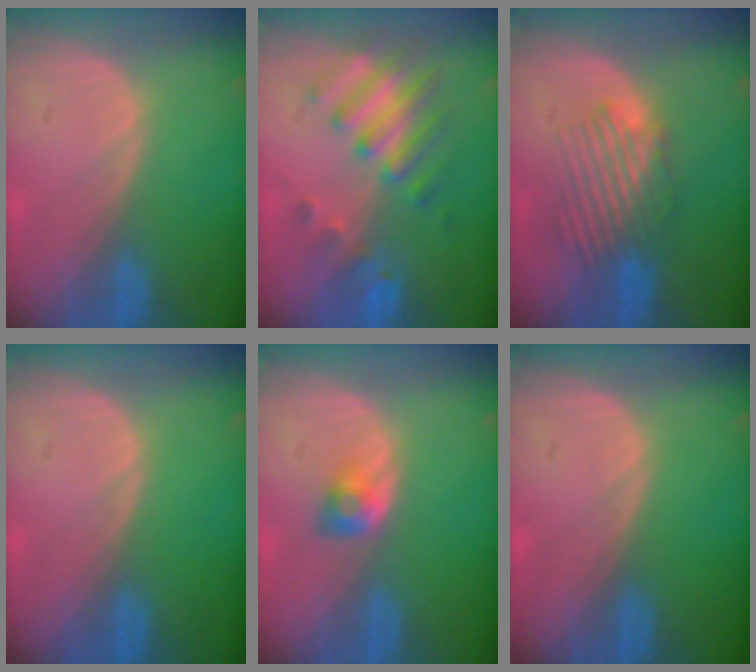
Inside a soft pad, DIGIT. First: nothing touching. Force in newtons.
{"total": 8.3, "press": 7.3, "slide": 4.1}
{"total": 6.2, "press": 6.1, "slide": 1.5}
{"total": 0.0}
{"total": 2.8, "press": 2.5, "slide": 1.3}
{"total": 0.0}